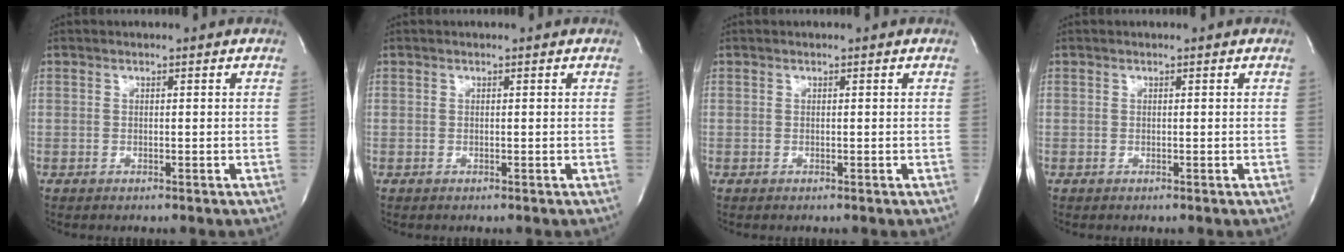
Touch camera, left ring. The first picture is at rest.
{"total": 0.0}
{"total": 0.0}
{"total": 0.0}